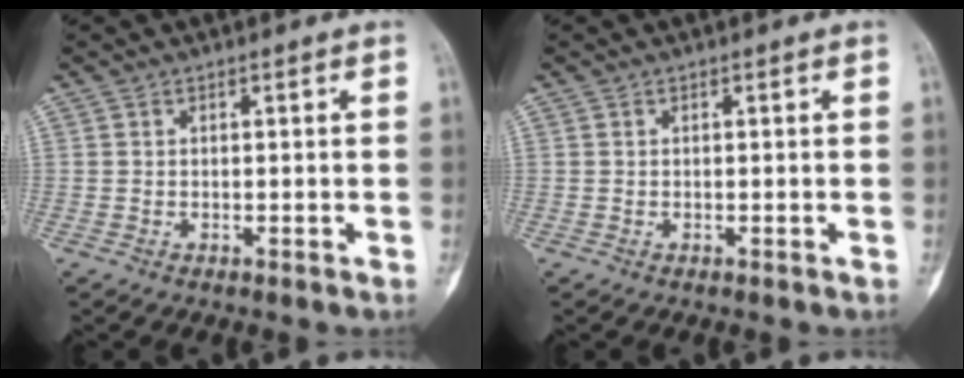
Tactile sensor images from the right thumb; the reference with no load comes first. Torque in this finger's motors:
{"motor_torque": [0.19, 0.04, 0.08, -0.02, 0.03]}